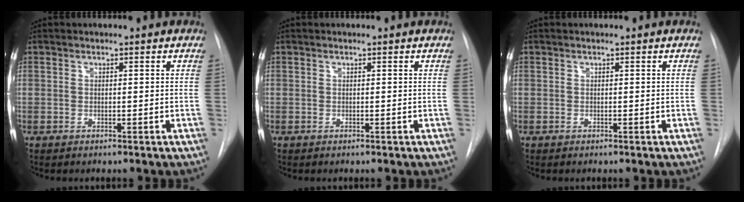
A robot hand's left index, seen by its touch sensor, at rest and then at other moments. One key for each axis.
{"total": 0.0}
{"total": 0.0}